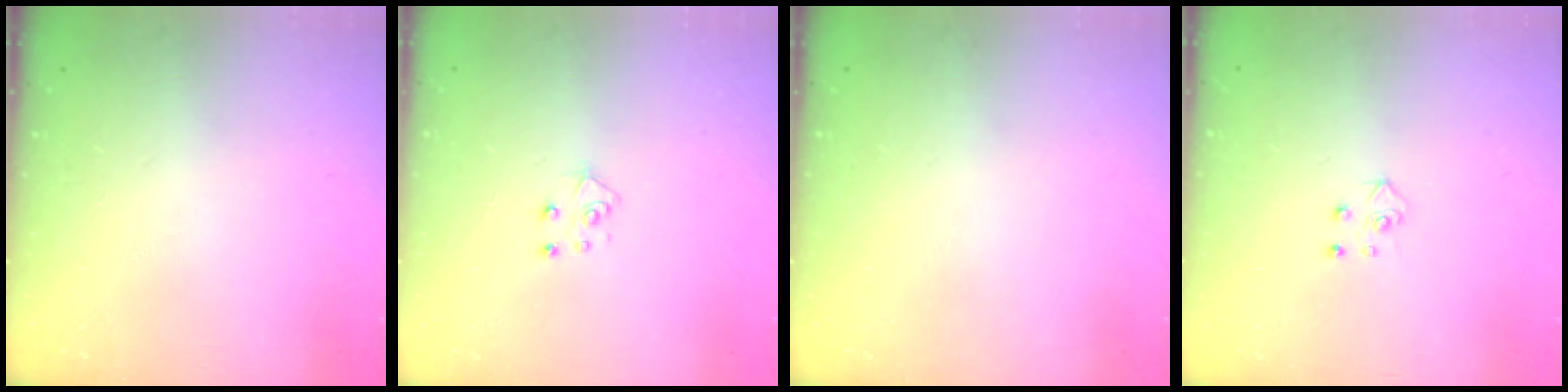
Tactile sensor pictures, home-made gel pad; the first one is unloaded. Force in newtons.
{"total": 5.1, "press": 5.1, "slide": 0.5}
{"total": 0.0}
{"total": 3.9, "press": 3.9, "slide": 0.4}